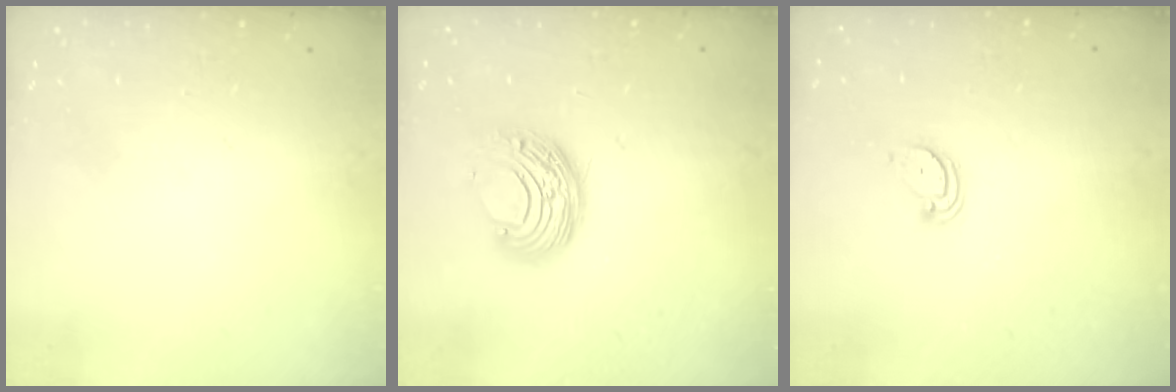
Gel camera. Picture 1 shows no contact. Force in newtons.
{"total": 9.0, "press": 9.0, "slide": 0.2}
{"total": 2.1, "press": 2.1, "slide": 0.1}